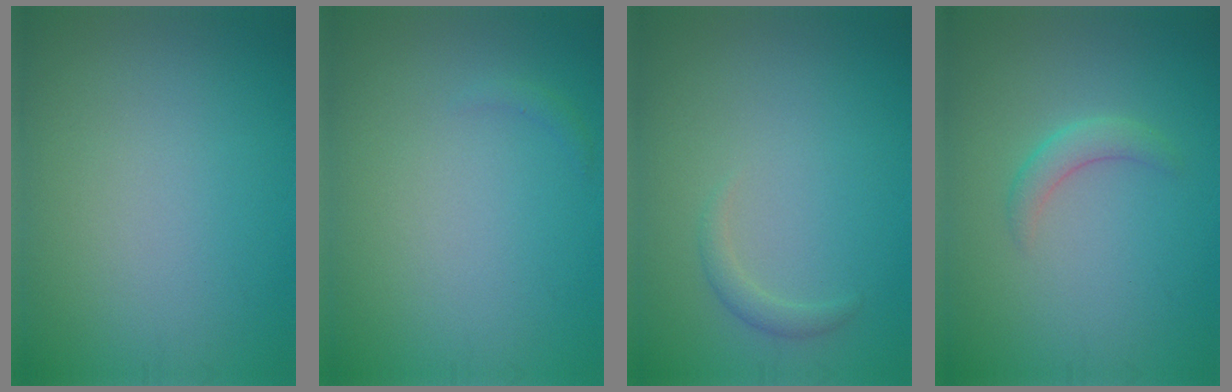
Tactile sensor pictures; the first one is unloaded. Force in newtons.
{"total": 0.6, "press": 0.5, "slide": 0.1}
{"total": 1.1, "press": 1.1, "slide": 0.0}
{"total": 1.8, "press": 1.8, "slide": 0.0}